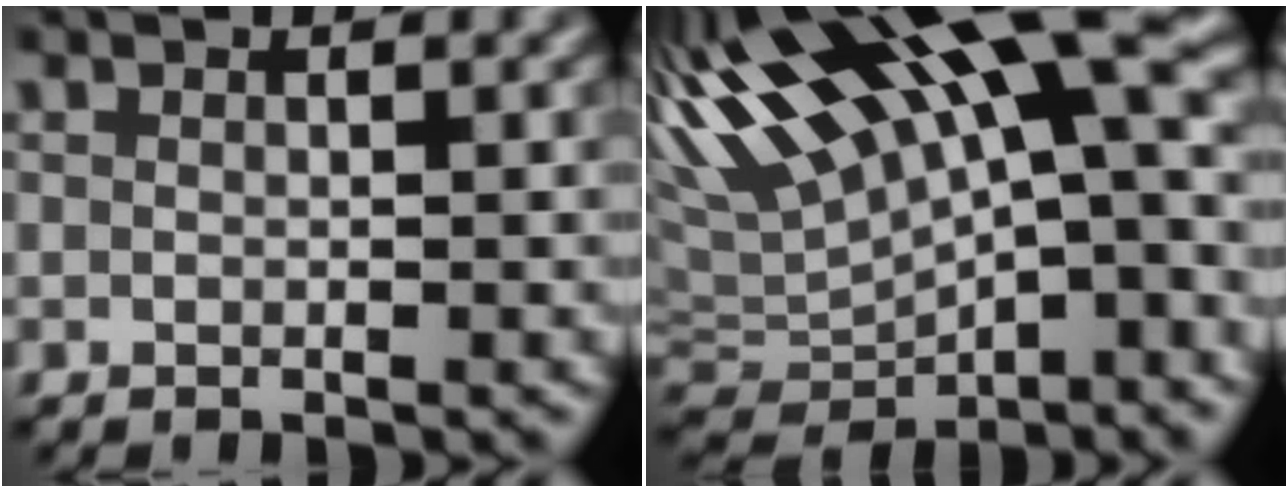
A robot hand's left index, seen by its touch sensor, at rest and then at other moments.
{"total": 17.2, "force": [4.6, 6.2, 15.4], "torque": [-0.288, 0.016, 0.091]}